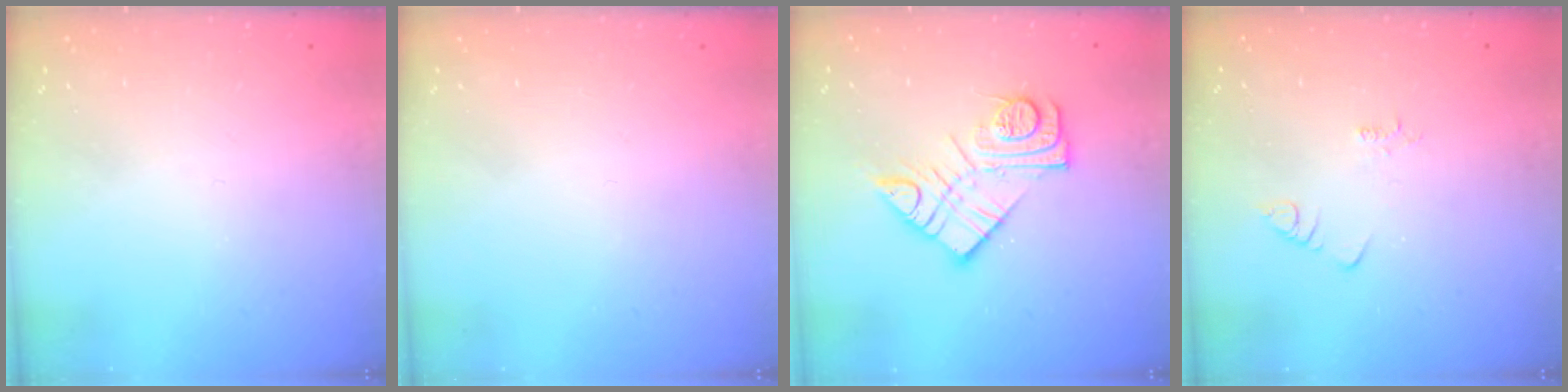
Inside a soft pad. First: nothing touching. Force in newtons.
{"total": 1.5, "press": 1.5, "slide": 0.1}
{"total": 12.3, "press": 12.2, "slide": 0.8}
{"total": 1.9, "press": 1.9, "slide": 0.3}